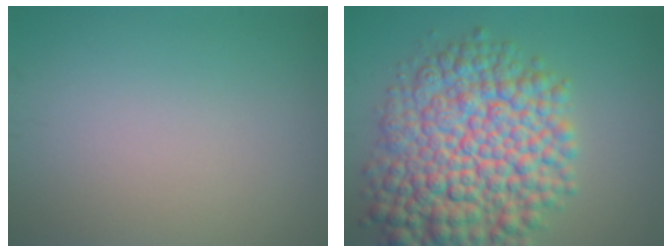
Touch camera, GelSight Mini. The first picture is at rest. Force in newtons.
{"total": 12.2, "press": 12.2, "slide": 0.3}